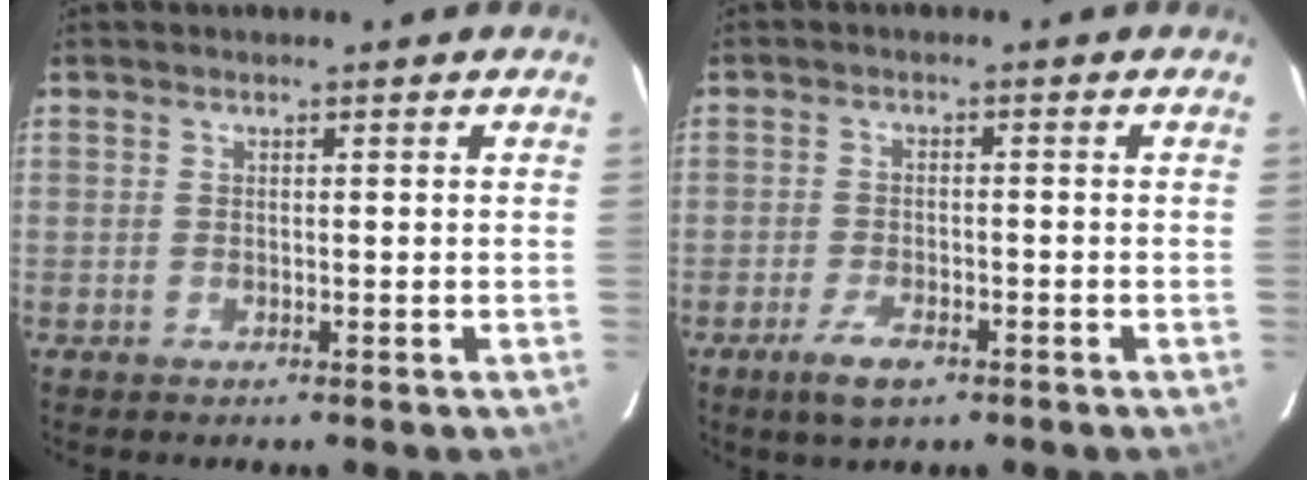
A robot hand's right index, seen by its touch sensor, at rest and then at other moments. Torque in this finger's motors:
{"motor_torque": [0.12, -0.37, 0.05, -0.06]}